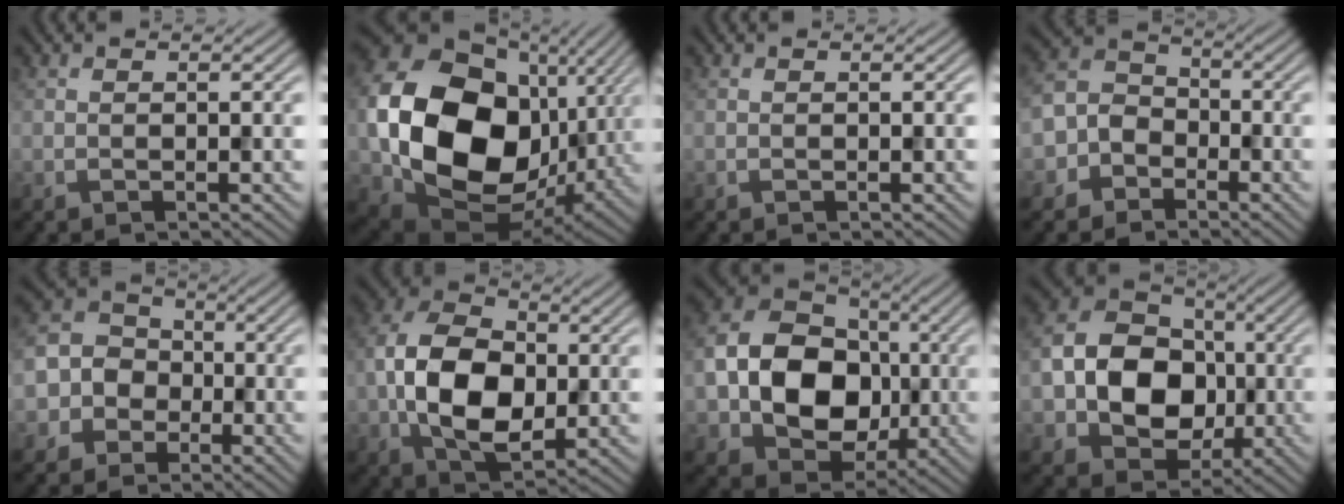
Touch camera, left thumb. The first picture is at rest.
{"total": 20.0, "force": [0.5, 15.4, 12.8], "torque": [-0.304, -0.050, 0.024]}
{"total": 0.0}
{"total": 5.8, "force": [-2.9, 4.6, 2.0], "torque": [-0.044, 0.006, -0.081]}
{"total": 9.2, "force": [-2.2, 8.3, 3.1], "torque": [-0.099, 0.008, -0.078]}
{"total": 11.9, "force": [-1.0, 7.8, 9.0], "torque": [-0.196, 0.004, -0.027]}
{"total": 14.7, "force": [-1.5, 11.3, 9.3], "torque": [-0.195, -0.006, -0.030]}
{"total": 13.4, "force": [-1.6, 10.4, 8.3], "torque": [-0.178, -0.005, -0.040]}